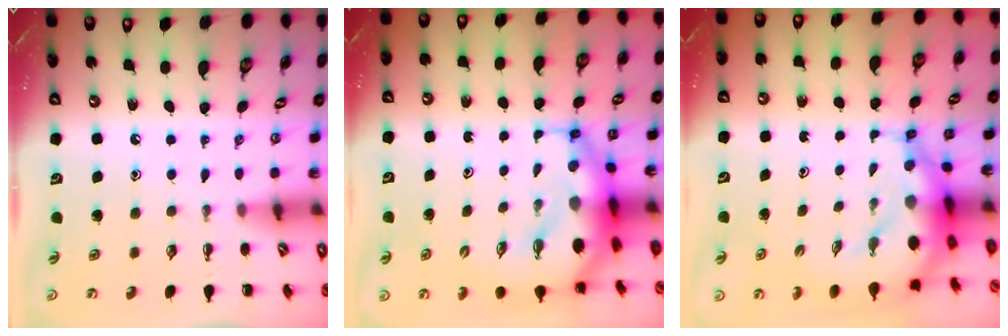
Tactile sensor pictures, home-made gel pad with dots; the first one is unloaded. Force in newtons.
{"total": 11.0, "press": 10.6, "slide": 2.8}
{"total": 10.3, "press": 10.0, "slide": 2.7}